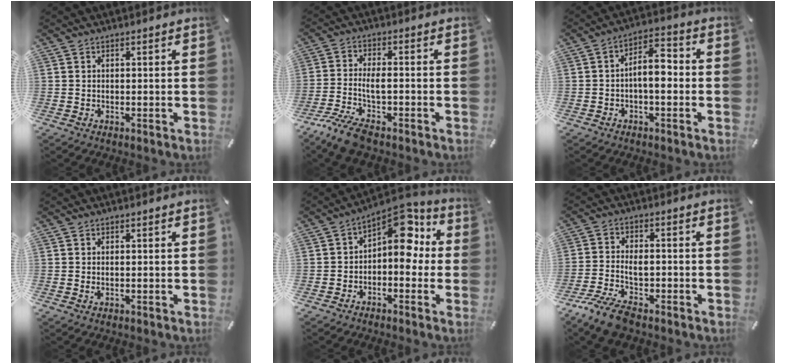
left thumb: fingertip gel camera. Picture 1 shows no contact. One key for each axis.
{"total": 7.6, "fx": -4.4, "fy": 2.6, "fz": 5.6, "tx": -0.123, "ty": 0.008, "tz": -0.081}
{"total": 7.4, "fx": -1.6, "fy": 3.5, "fz": 6.4, "tx": -0.108, "ty": 0.014, "tz": -0.029}
{"total": 0.7, "fx": 0.0, "fy": 0.2, "fz": 0.6, "tx": -0.013, "ty": -0.001, "tz": -0.001}
{"total": 11.2, "fx": 3.5, "fy": 6.3, "fz": 8.6, "tx": -0.110, "ty": -0.032, "tz": 0.057}
{"total": 7.7, "fx": -4.1, "fy": 4.0, "fz": 5.1, "tx": -0.113, "ty": 0.015, "tz": -0.078}